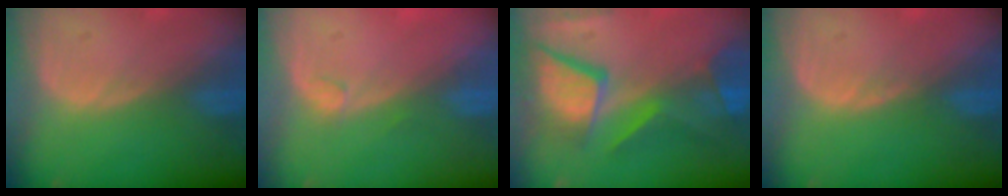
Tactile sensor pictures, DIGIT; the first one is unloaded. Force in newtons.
{"total": 1.3, "press": 1.1, "slide": 0.5}
{"total": 12.4, "press": 10.2, "slide": 7.0}
{"total": 0.5, "press": 0.5, "slide": 0.2}